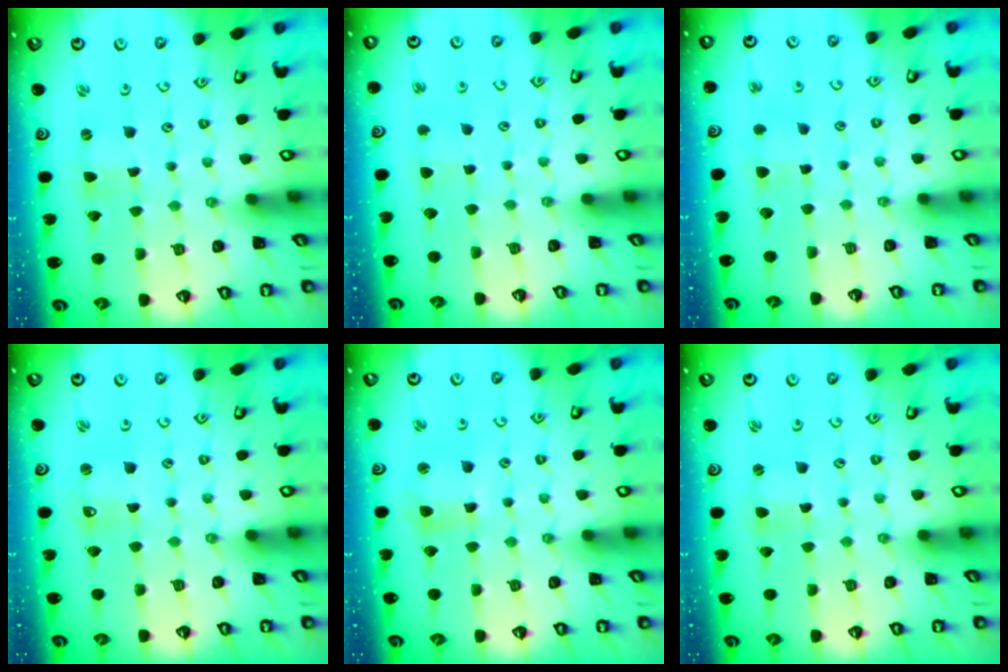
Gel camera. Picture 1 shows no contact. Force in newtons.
{"total": 2.3, "press": 2.3, "slide": 0.4}
{"total": 2.7, "press": 2.6, "slide": 0.8}
{"total": 1.5, "press": 1.5, "slide": 0.3}
{"total": 4.8, "press": 4.7, "slide": 0.7}
{"total": 0.8, "press": 0.8, "slide": 0.2}